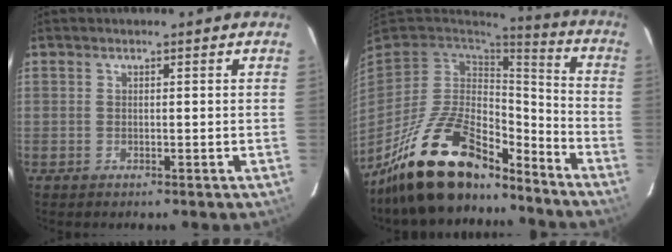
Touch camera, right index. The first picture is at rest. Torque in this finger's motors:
{"motor_torque": [1.03, -1.11, 1.05, 0.21]}